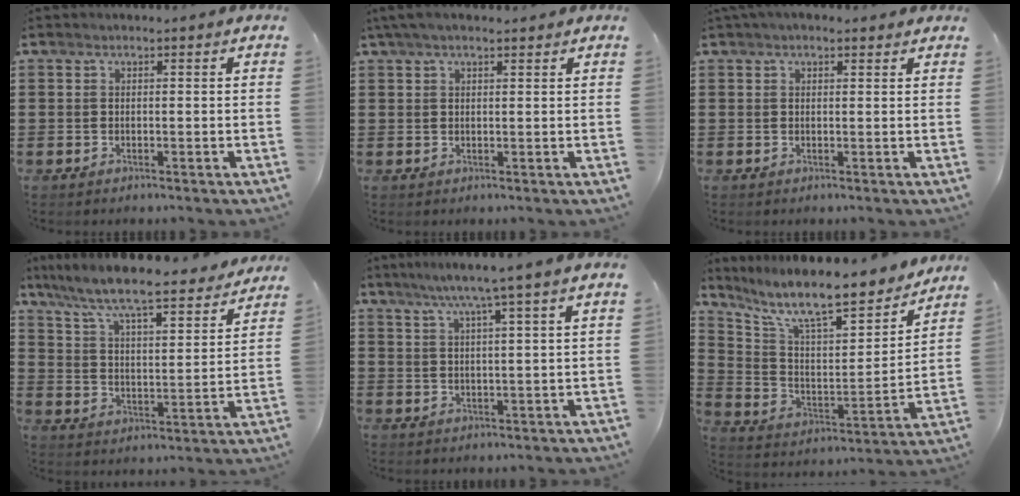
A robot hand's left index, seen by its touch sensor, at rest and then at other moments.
{"total": 2.5, "force": [1.6, 0.6, 1.8], "torque": [-0.038, 0.004, 0.030]}
{"total": 1.6, "force": [1.1, 1.0, 0.7], "torque": [-0.016, 0.007, 0.020]}
{"total": 7.5, "force": [6.9, 0.1, 3.0], "torque": [-0.089, -0.050, 0.111]}
{"total": 5.3, "force": [3.7, -1.0, 3.6], "torque": [-0.080, -0.007, 0.061]}
{"total": 11.0, "force": [9.2, 2.0, 5.6], "torque": [-0.141, -0.062, 0.154]}